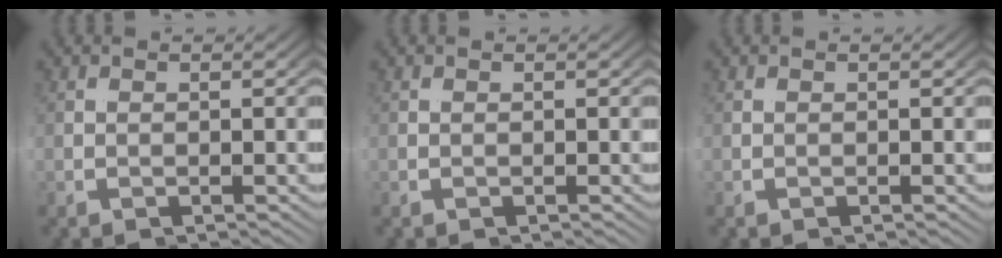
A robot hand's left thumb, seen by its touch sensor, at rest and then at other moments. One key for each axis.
{"total": 0.0}
{"total": 0.0}